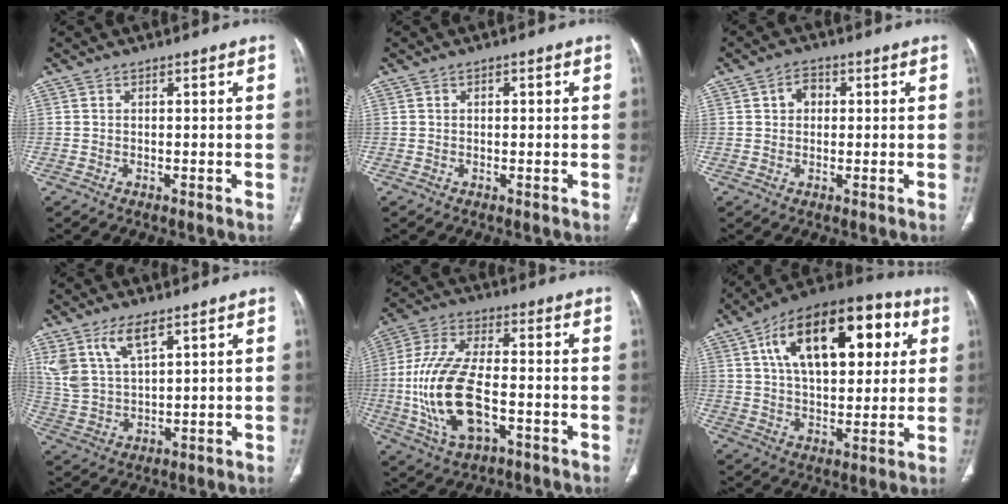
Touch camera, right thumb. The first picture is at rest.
{"total": 0.8, "force": [0.2, 0.5, 0.6], "torque": [-0.005, 0.002, 0.003]}
{"total": 3.3, "force": [0.7, 2.6, 1.9], "torque": [-0.017, 0.007, 0.009]}
{"total": 9.4, "force": [5.7, 3.8, 6.4], "torque": [-0.131, -0.019, 0.125]}
{"total": 17.2, "force": [-3.5, 8.3, 14.6], "torque": [-0.305, 0.018, -0.058]}
{"total": 24.9, "force": [8.2, 12.8, 19.8], "torque": [-0.279, 0.012, 0.124]}